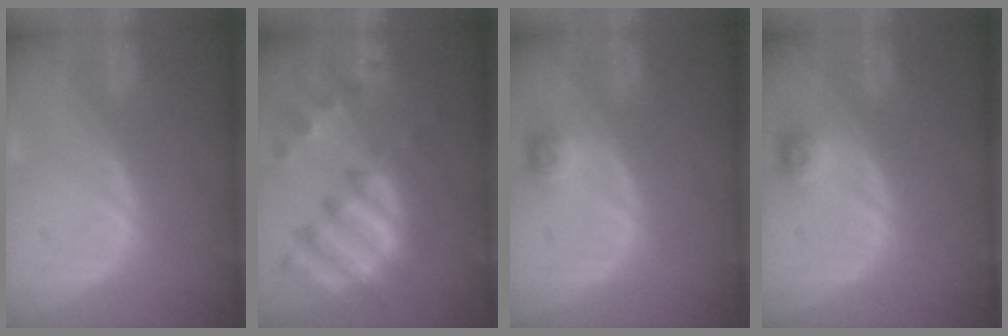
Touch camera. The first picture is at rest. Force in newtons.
{"total": 11.5, "press": 9.8, "slide": 6.0}
{"total": 2.4, "press": 2.2, "slide": 0.9}
{"total": 2.4, "press": 2.2, "slide": 0.9}